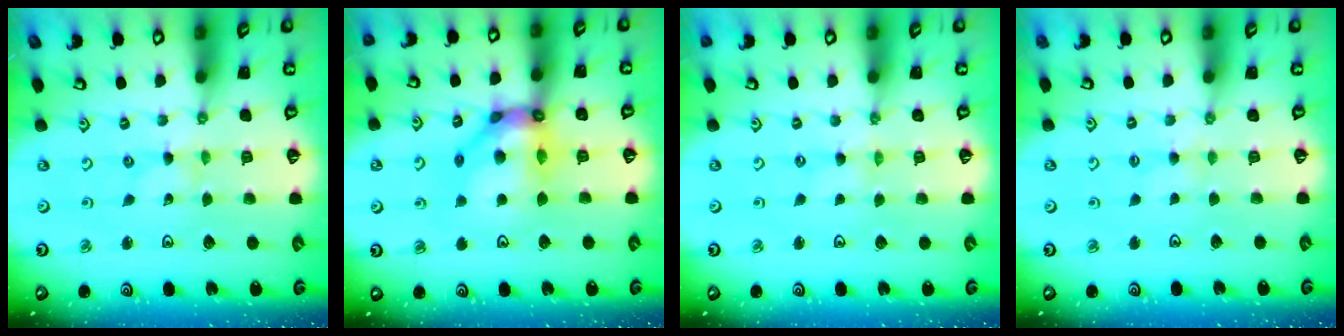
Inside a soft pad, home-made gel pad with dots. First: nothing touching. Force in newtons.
{"total": 14.4, "press": 14.3, "slide": 2.0}
{"total": 0.0}
{"total": 1.9, "press": 1.8, "slide": 0.4}